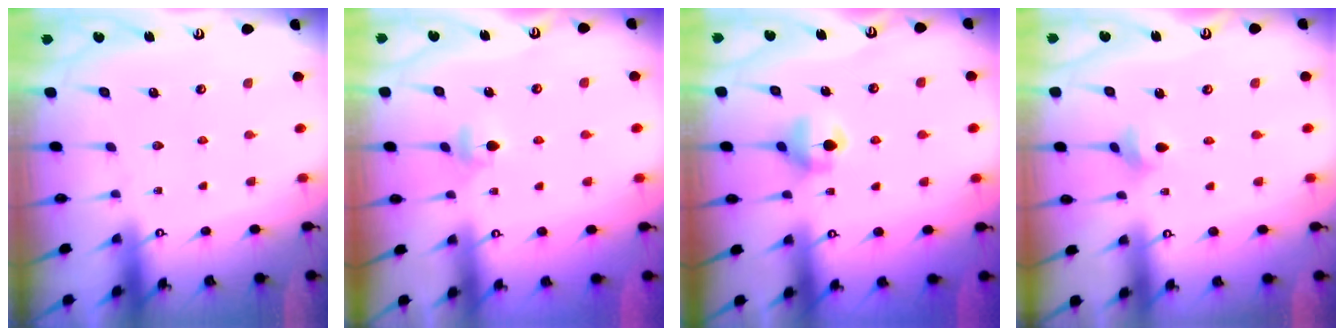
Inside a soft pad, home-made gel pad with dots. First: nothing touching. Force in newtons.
{"total": 3.9, "press": 3.8, "slide": 0.8}
{"total": 6.5, "press": 6.5, "slide": 0.5}
{"total": 3.7, "press": 3.7, "slide": 0.7}